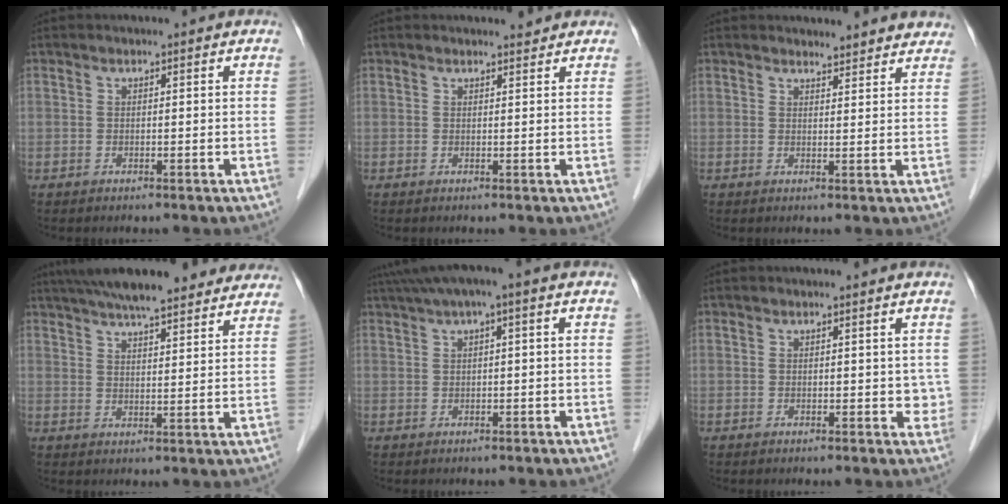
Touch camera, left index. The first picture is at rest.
{"total": 1.2, "force": [1.2, 0.1, -0.1], "torque": [-0.012, -0.005, 0.015]}
{"total": 5.8, "force": [5.6, 1.4, 0.4], "torque": [0.005, -0.002, 0.048]}
{"total": 17.7, "force": [15.1, 3.2, 8.7], "torque": [-0.139, 0.042, 0.207]}
{"total": 4.3, "force": [1.7, 0.5, 3.9], "torque": [-0.075, 0.032, 0.030]}
{"total": 2.0, "force": [0.3, 1.5, 1.3], "torque": [0.001, 0.003, 0.000]}